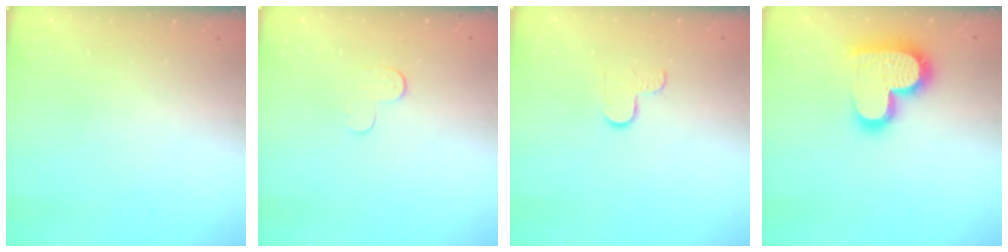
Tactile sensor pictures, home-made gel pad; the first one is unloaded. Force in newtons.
{"total": 3.1, "press": 3.1, "slide": 0.3}
{"total": 2.9, "press": 2.9, "slide": 0.3}
{"total": 17.5, "press": 17.4, "slide": 1.3}